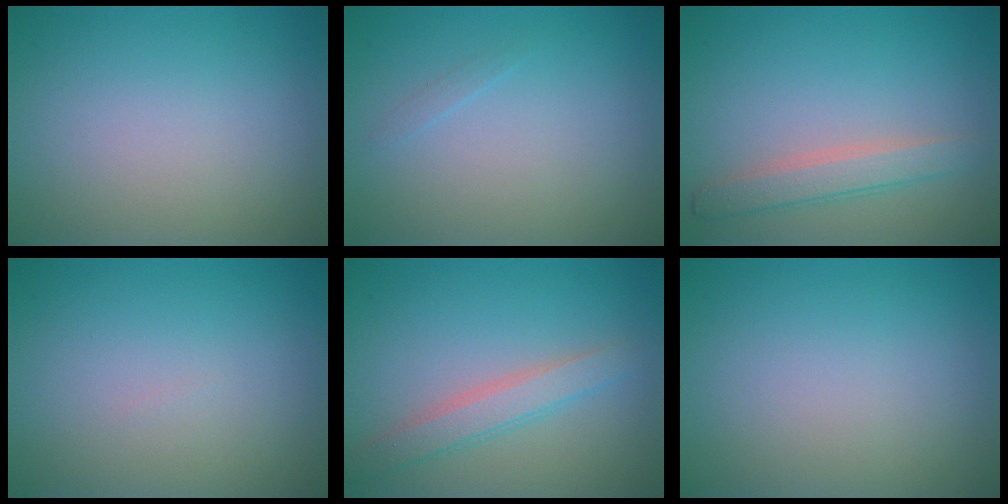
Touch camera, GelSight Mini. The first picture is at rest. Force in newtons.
{"total": 0.5, "press": 0.5, "slide": 0.0}
{"total": 2.5, "press": 2.4, "slide": 0.1}
{"total": 0.0}
{"total": 2.5, "press": 2.5, "slide": 0.1}
{"total": 0.0}